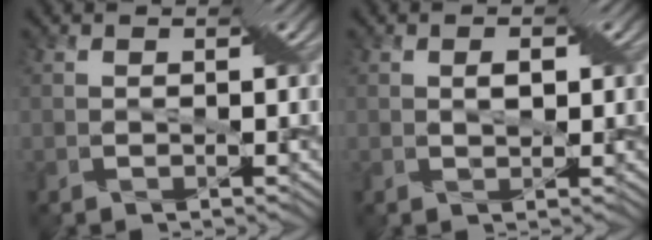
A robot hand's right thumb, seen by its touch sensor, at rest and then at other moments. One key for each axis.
{"total": 1.8, "fx": 0.4, "fy": 1.1, "fz": 1.4, "tx": -0.022, "ty": -0.002, "tz": 0.009}